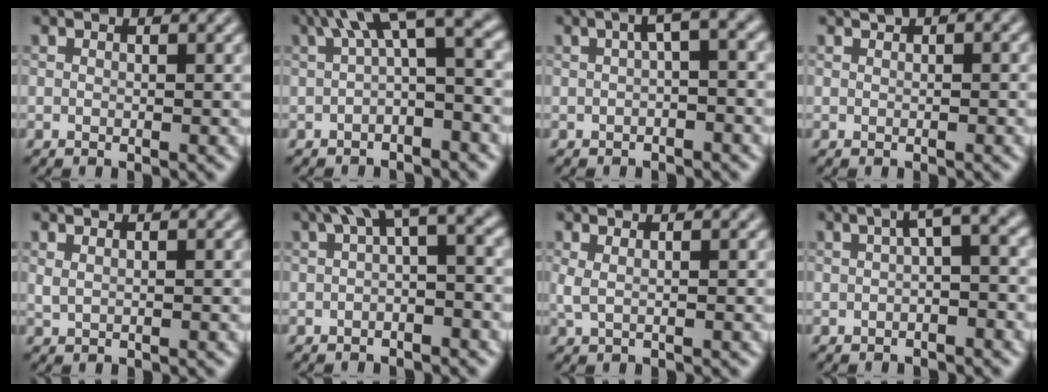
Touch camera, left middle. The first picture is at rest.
{"total": 6.1, "force": [1.3, 2.1, 5.6], "torque": [-0.076, 0.022, 0.008]}
{"total": 2.7, "force": [0.2, 0.6, 2.7], "torque": [-0.040, 0.014, -0.002]}
{"total": 1.1, "force": [0.6, 0.5, 0.8], "torque": [-0.010, 0.005, 0.006]}
{"total": 0.7, "force": [0.5, 0.2, 0.4], "torque": [-0.013, 0.002, 0.010]}
{"total": 4.1, "force": [0.9, 1.3, 3.8], "torque": [-0.054, 0.017, 0.005]}
{"total": 1.2, "force": [0.4, 0.4, 1.1], "torque": [-0.021, 0.002, 0.007]}
{"total": 3.0, "force": [0.1, 0.8, 2.9], "torque": [-0.044, 0.015, -0.004]}